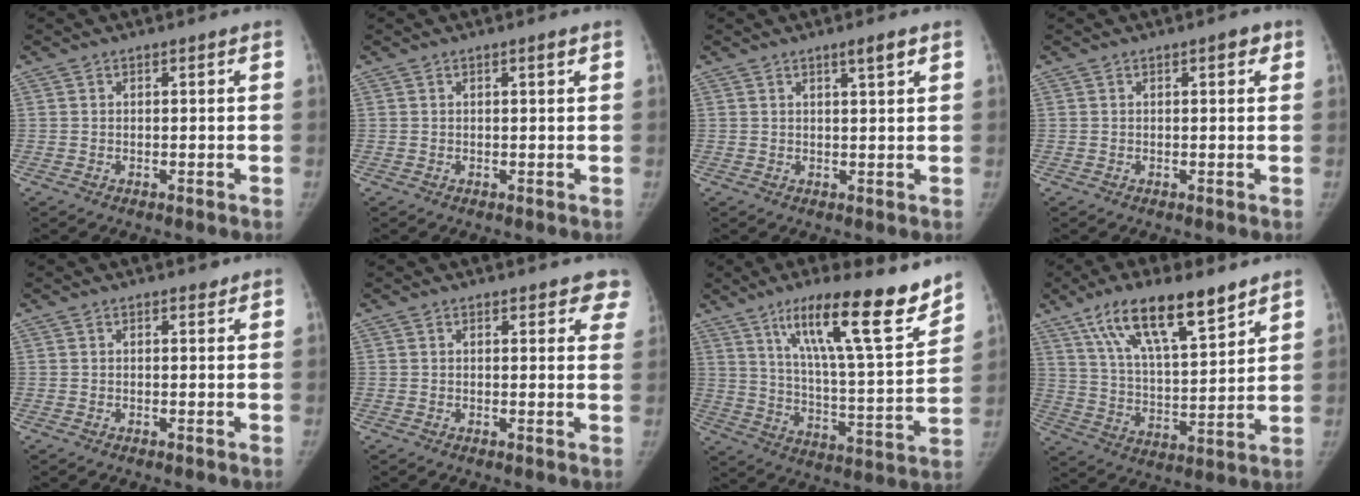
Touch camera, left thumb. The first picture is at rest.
{"total": 0.9, "force": [0.5, 0.1, 0.8], "torque": [-0.009, 0.000, 0.007]}
{"total": 2.6, "force": [1.6, 0.2, 2.0], "torque": [-0.029, -0.010, 0.027]}
{"total": 1.9, "force": [0.8, 0.8, 1.5], "torque": [-0.009, 0.001, 0.008]}
{"total": 0.7, "force": [0.6, 0.4, 0.2], "torque": [0.004, -0.003, 0.006]}
{"total": 6.0, "force": [4.9, 2.5, 2.5], "torque": [0.015, -0.016, 0.039]}
{"total": 21.9, "force": [14.7, 3.6, 15.8], "torque": [-0.222, -0.068, 0.241]}
{"total": 17.5, "force": [11.3, 5.4, 12.2], "torque": [-0.184, -0.041, 0.207]}